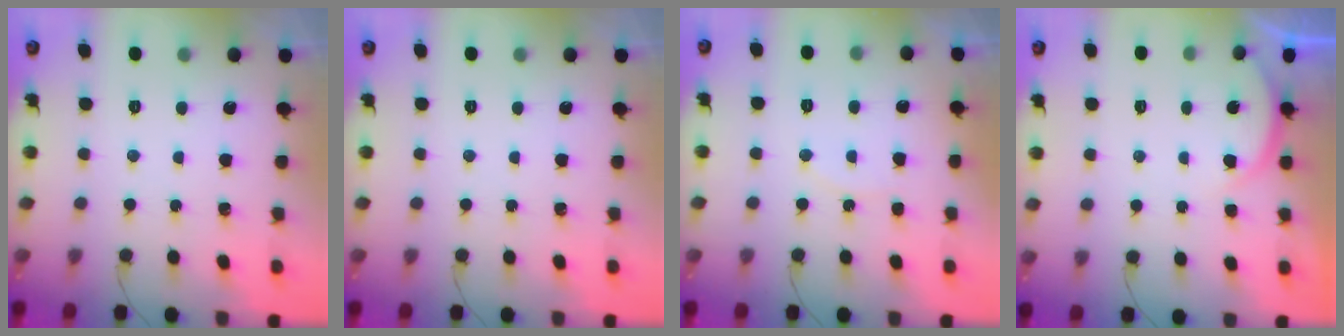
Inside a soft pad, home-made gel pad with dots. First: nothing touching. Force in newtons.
{"total": 0.0}
{"total": 5.0, "press": 5.0, "slide": 0.6}
{"total": 4.1, "press": 4.1, "slide": 0.5}